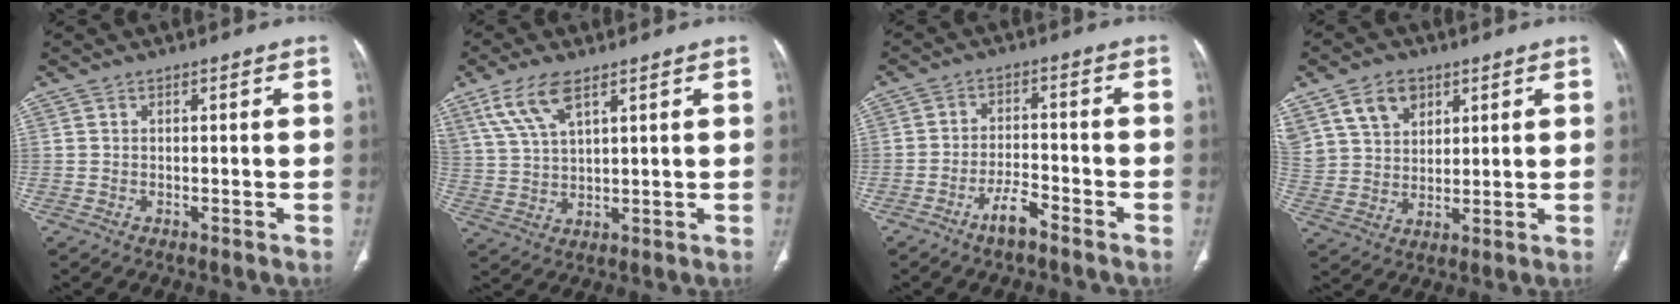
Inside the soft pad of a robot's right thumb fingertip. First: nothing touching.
{"total": 8.3, "force": [5.0, 3.0, 6.0], "torque": [-0.126, -0.011, 0.110]}
{"total": 4.8, "force": [-3.5, 1.5, 2.8], "torque": [-0.046, 0.028, -0.065]}
{"total": 10.5, "force": [5.7, 7.4, 4.8], "torque": [-0.073, -0.014, 0.117]}